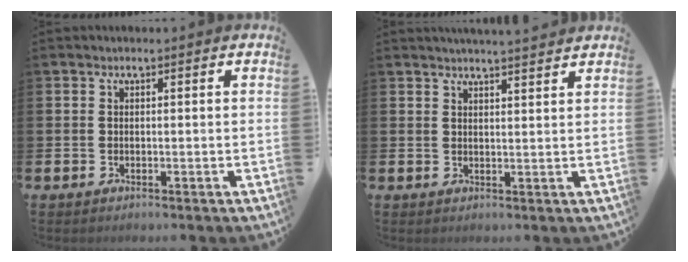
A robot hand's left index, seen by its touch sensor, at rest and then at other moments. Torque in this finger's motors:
{"motor_torque": [0.79, -0.99, 0.11, 0.07]}